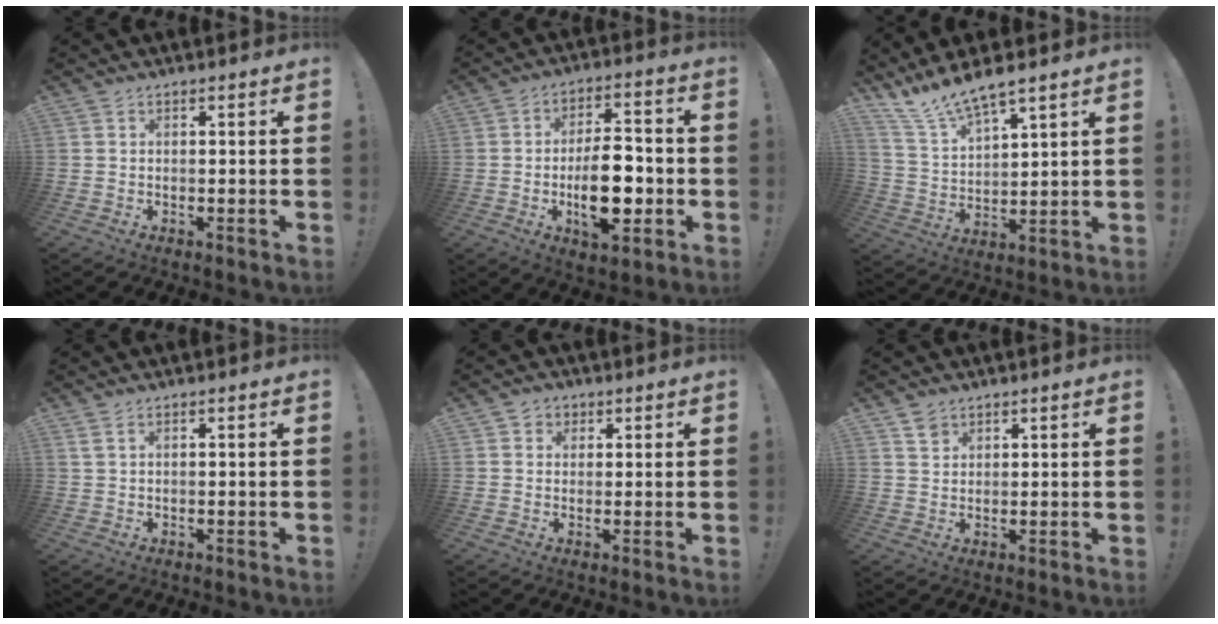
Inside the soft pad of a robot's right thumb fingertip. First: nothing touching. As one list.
[{"total": 15.0, "force": [-3.0, 7.9, 12.4], "torque": [-0.197, 0.008, -0.051]}, {"total": 10.3, "force": [9.5, 1.1, 3.9], "torque": [-0.097, -0.064, 0.174]}, {"total": 1.8, "force": [0.9, 0.4, 1.5], "torque": [-0.036, 0.003, 0.018]}, {"total": 3.0, "force": [0.8, 2.8, 0.6], "torque": [-0.002, -0.002, 0.014]}, {"total": 3.3, "force": [2.4, 2.1, 0.8], "torque": [-0.004, -0.015, 0.045]}]